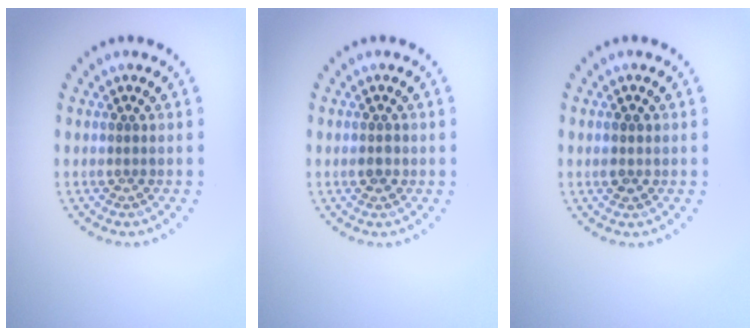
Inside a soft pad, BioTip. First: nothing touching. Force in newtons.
{"total": 1.1, "press": 1.1, "slide": 0.2}
{"total": 0.9, "press": 0.9, "slide": 0.1}